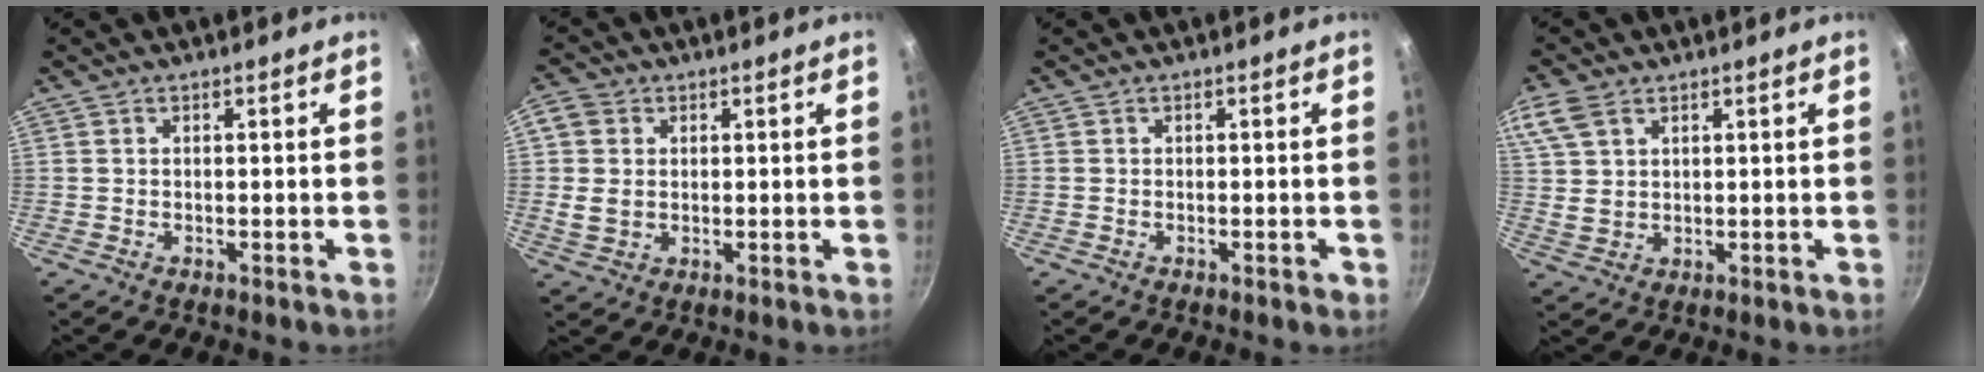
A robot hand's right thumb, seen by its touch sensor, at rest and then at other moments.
{"total": 5.7, "force": [0.7, 4.8, 3.0], "torque": [-0.044, -0.004, 0.008]}
{"total": 0.7, "force": [-0.4, 0.4, 0.5], "torque": [-0.006, 0.003, -0.006]}
{"total": 7.1, "force": [3.9, 4.4, 3.9], "torque": [-0.074, -0.002, 0.080]}